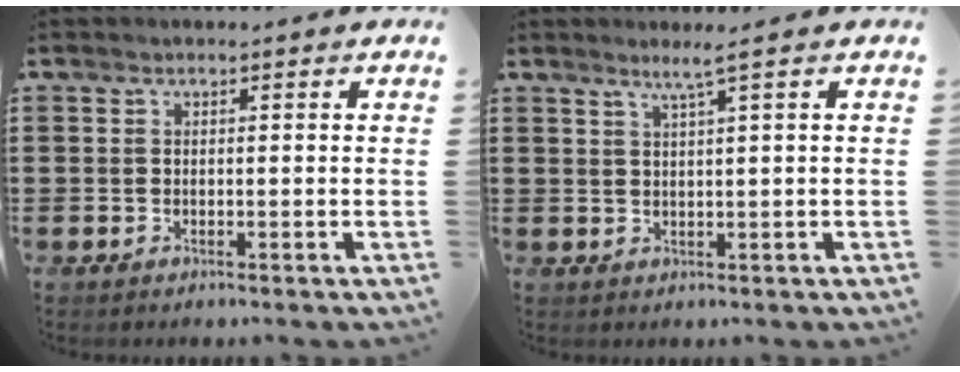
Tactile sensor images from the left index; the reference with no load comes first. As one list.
[{"total": 2.3, "force": [1.3, -0.5, 1.8], "torque": [-0.036, -0.005, 0.022]}]